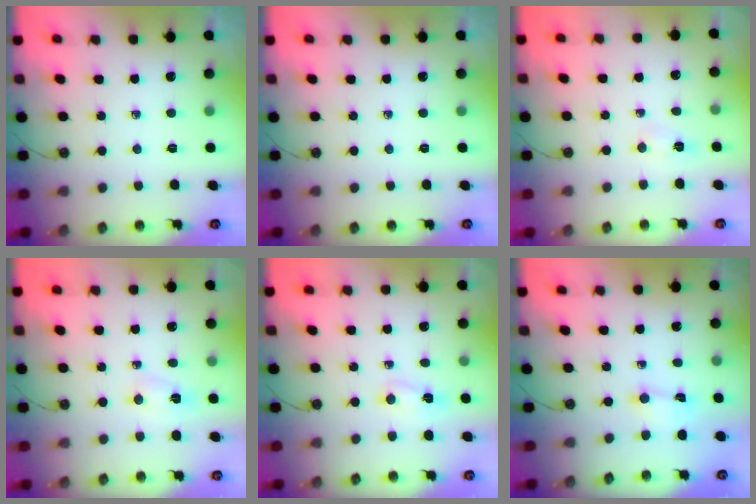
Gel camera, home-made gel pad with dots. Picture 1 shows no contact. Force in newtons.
{"total": 0.0}
{"total": 2.3, "press": 2.3, "slide": 0.3}
{"total": 2.5, "press": 2.4, "slide": 0.5}
{"total": 2.6, "press": 2.6, "slide": 0.6}
{"total": 0.8, "press": 0.7, "slide": 0.5}